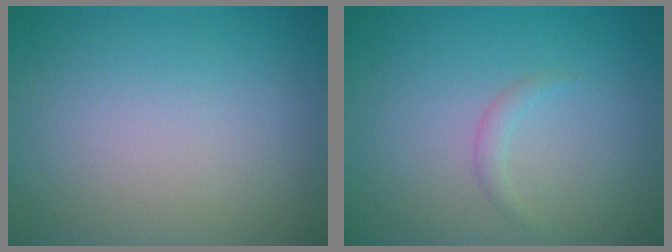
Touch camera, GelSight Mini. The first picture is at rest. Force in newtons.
{"total": 0.9, "press": 0.9, "slide": 0.1}